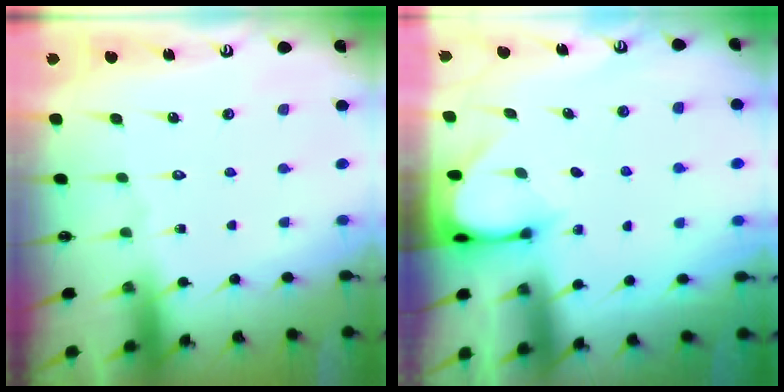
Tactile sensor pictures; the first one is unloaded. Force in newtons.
{"total": 3.4, "press": 3.4, "slide": 0.3}